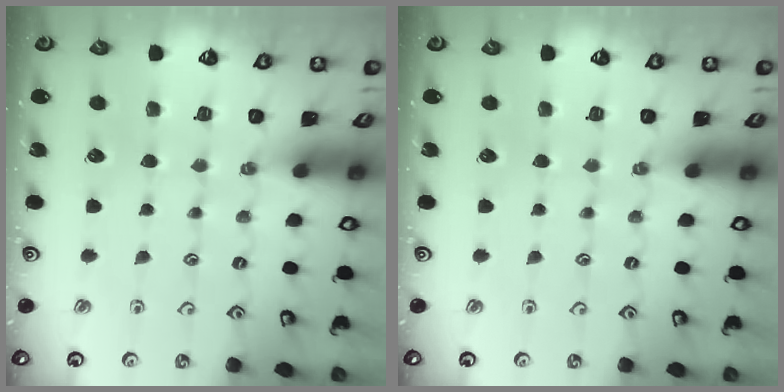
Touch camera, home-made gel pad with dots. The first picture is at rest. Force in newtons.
{"total": 0.0}